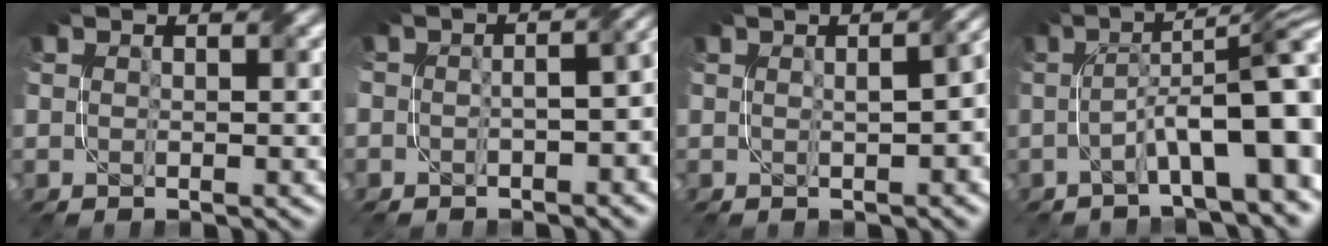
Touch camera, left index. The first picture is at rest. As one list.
[{"total": 6.6, "force": [-1.9, 3.4, 5.3], "torque": [-0.037, -0.008, -0.026]}, {"total": 4.9, "force": [-0.1, 2.1, 4.5], "torque": [-0.045, 0.004, 0.006]}, {"total": 10.0, "force": [-2.4, 2.4, 9.4], "torque": [-0.136, 0.021, -0.039]}]